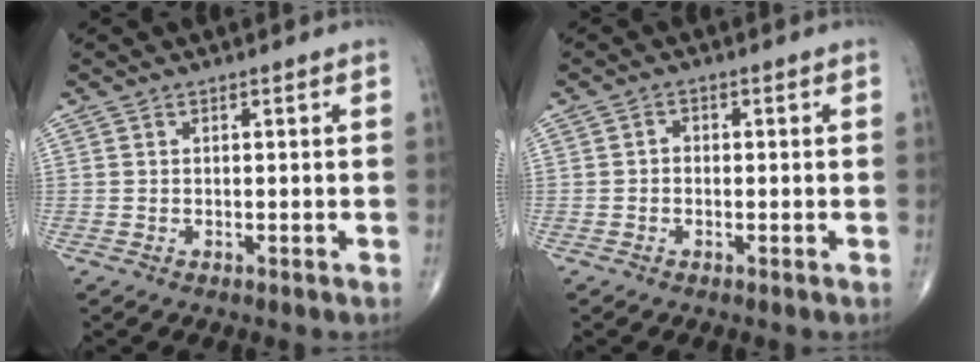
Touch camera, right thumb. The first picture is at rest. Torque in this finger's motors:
{"motor_torque": [-0.30, 0.13, 0.16, 0.00, -0.02]}